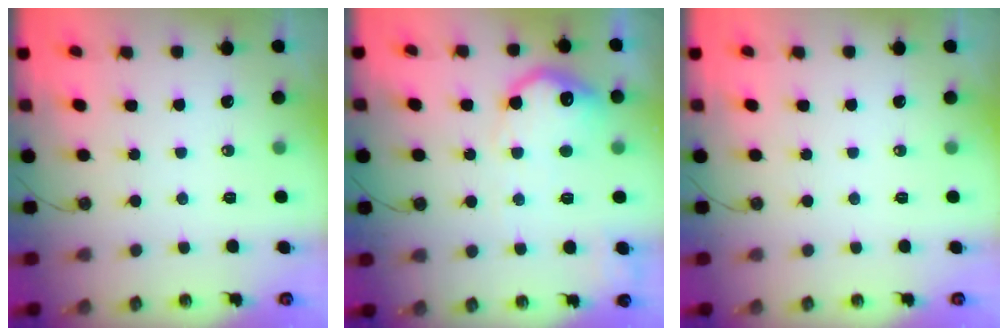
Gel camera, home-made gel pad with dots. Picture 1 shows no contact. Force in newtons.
{"total": 15.9, "press": 15.9, "slide": 1.1}
{"total": 0.0}